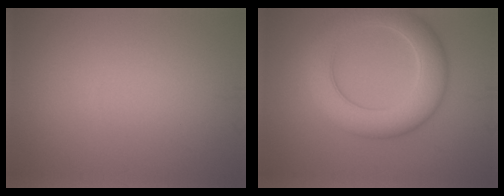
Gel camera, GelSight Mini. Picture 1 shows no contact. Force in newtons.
{"total": 7.4, "press": 7.4, "slide": 0.3}